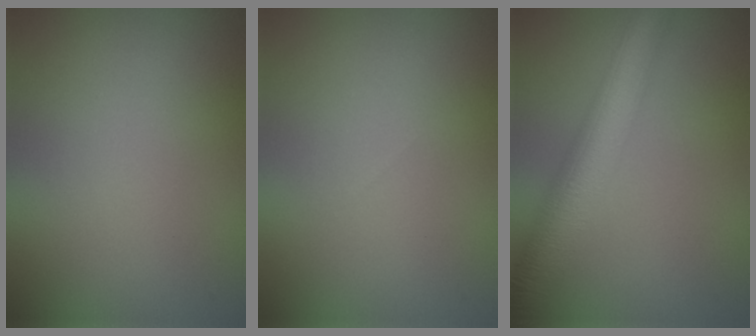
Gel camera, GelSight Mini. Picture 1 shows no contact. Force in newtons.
{"total": 0.0}
{"total": 7.7, "press": 7.7, "slide": 0.4}